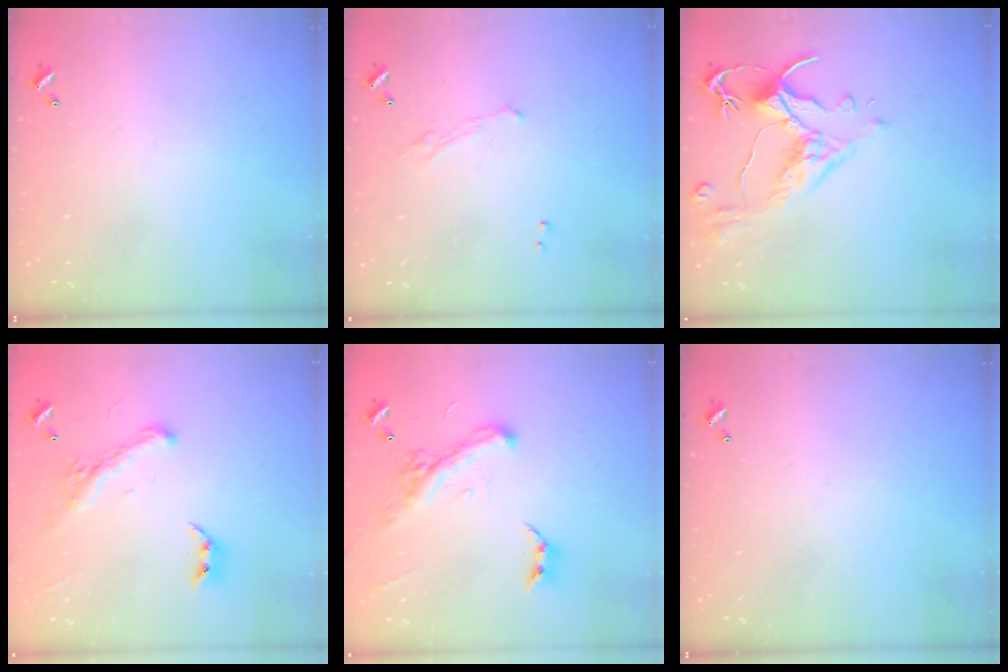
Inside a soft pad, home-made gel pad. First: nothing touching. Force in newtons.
{"total": 1.9, "press": 1.7, "slide": 0.8}
{"total": 3.1, "press": 2.7, "slide": 1.4}
{"total": 2.6, "press": 2.3, "slide": 1.3}
{"total": 2.2, "press": 2.2, "slide": 0.1}
{"total": 0.0}